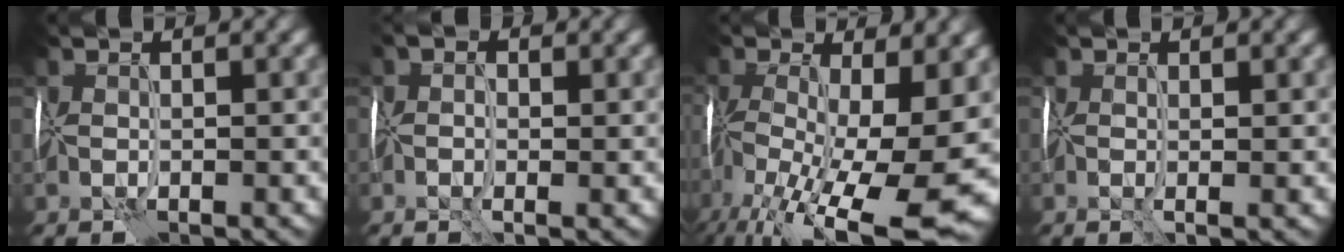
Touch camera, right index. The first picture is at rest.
{"total": 1.0, "force": [-0.1, 0.7, 0.7], "torque": [-0.020, 0.003, -0.007]}
{"total": 15.6, "force": [-4.4, 6.3, 13.5], "torque": [-0.261, -0.015, -0.066]}
{"total": 0.7, "force": [0.2, 0.1, 0.7], "torque": [-0.019, -0.001, 0.002]}